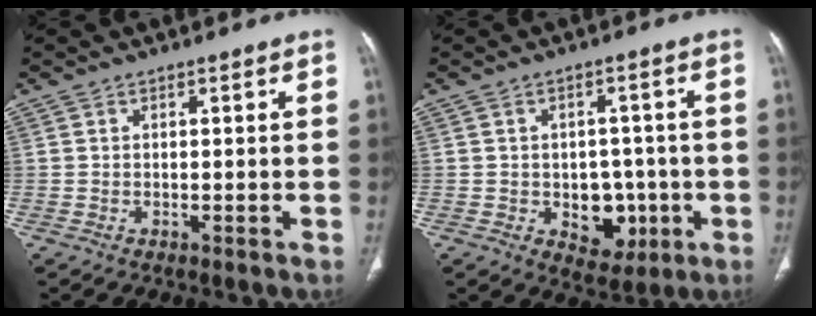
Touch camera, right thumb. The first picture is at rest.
{"total": 8.4, "force": [-1.9, 6.2, 5.3], "torque": [-0.029, 0.012, -0.012]}